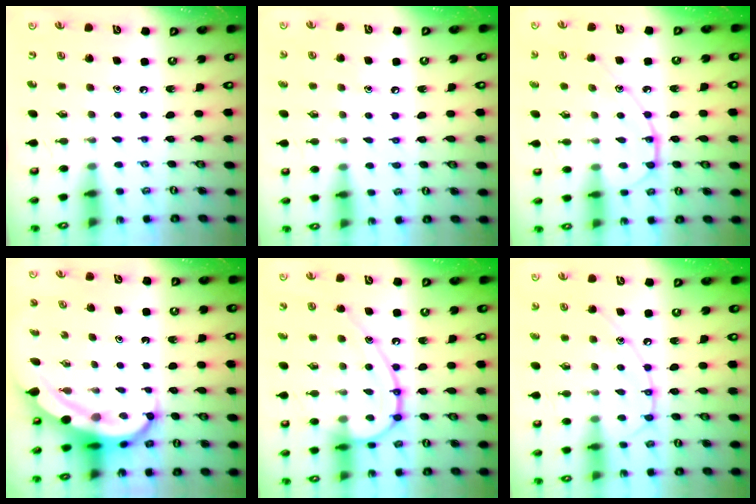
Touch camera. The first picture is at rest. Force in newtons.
{"total": 4.7, "press": 4.7, "slide": 0.6}
{"total": 9.9, "press": 9.9, "slide": 0.2}
{"total": 9.2, "press": 9.1, "slide": 0.9}
{"total": 16.4, "press": 16.3, "slide": 1.7}
{"total": 11.9, "press": 11.8, "slide": 0.9}